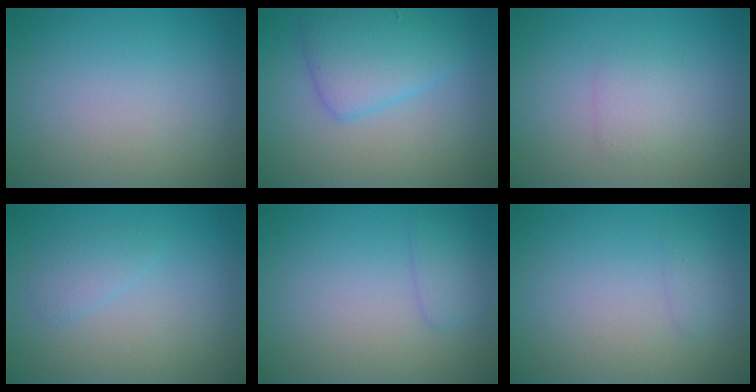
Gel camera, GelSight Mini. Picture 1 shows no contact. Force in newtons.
{"total": 4.0, "press": 4.0, "slide": 0.3}
{"total": 1.4, "press": 1.4, "slide": 0.0}
{"total": 1.2, "press": 1.2, "slide": 0.1}
{"total": 1.5, "press": 1.5, "slide": 0.1}
{"total": 0.9, "press": 0.9, "slide": 0.1}